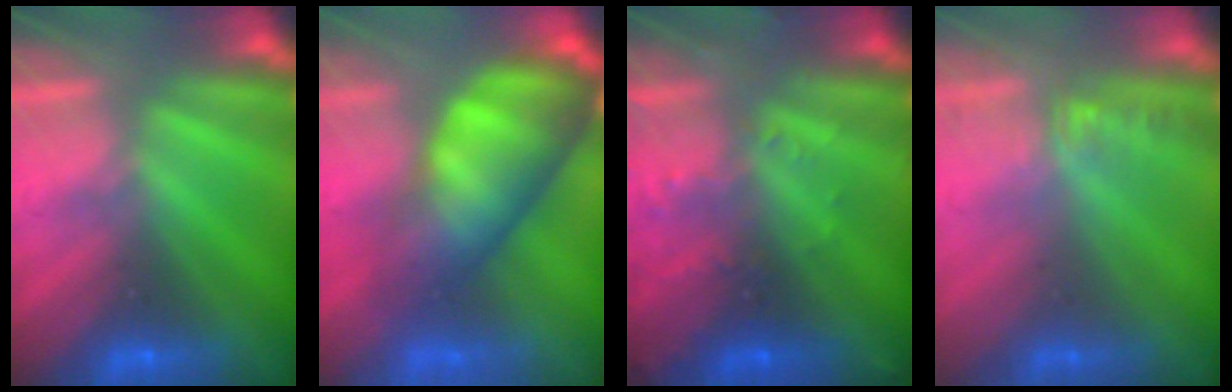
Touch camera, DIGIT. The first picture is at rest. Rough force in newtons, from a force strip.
{"total": 10.7}
{"total": 2.9}
{"total": 1.2}